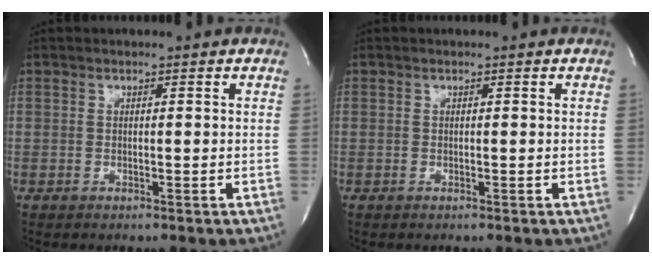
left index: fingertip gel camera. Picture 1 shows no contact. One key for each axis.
{"total": 0.0}